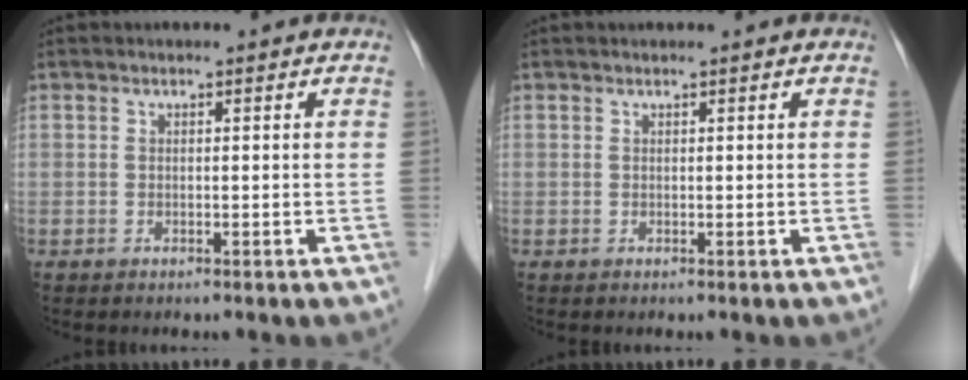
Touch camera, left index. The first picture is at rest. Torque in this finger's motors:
{"motor_torque": [0.13, -0.19, -0.04, -0.01]}